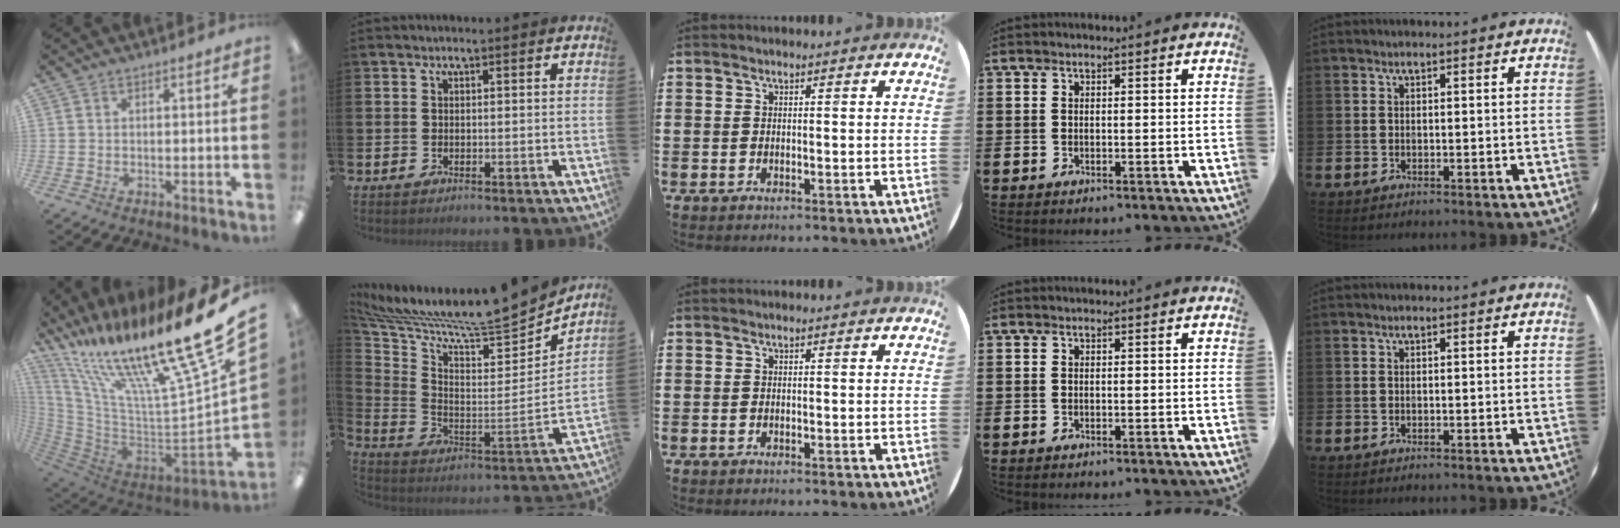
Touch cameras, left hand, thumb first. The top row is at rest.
{"thumb": {"total": 23.3, "force": [16.3, 3.5, 16.3], "torque": [-0.214, -0.167, 0.275]}, "index": {"total": 9.5, "force": [8.9, 0.9, 3.2], "torque": [-0.094, -0.086, 0.142]}}